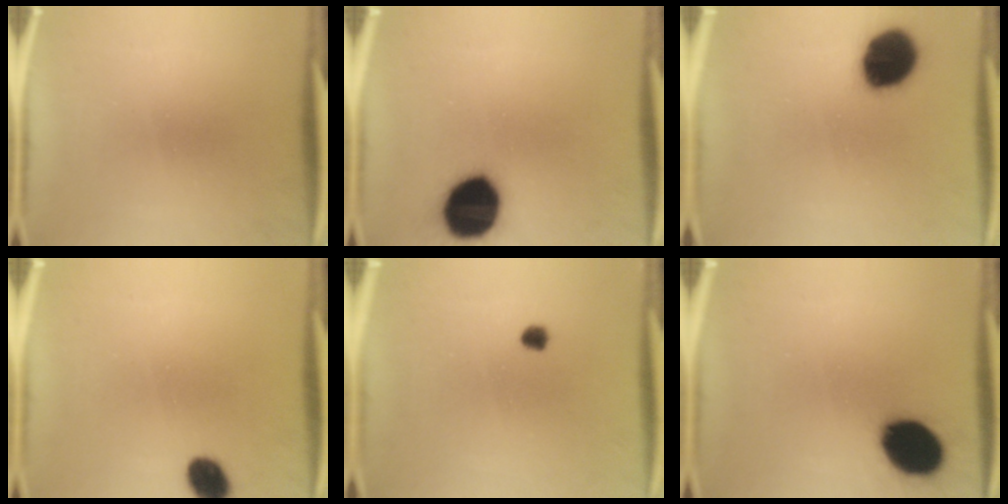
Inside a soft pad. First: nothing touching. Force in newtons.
{"total": 18.7}
{"total": 14.3}
{"total": 5.7}
{"total": 1.9}
{"total": 14.8}